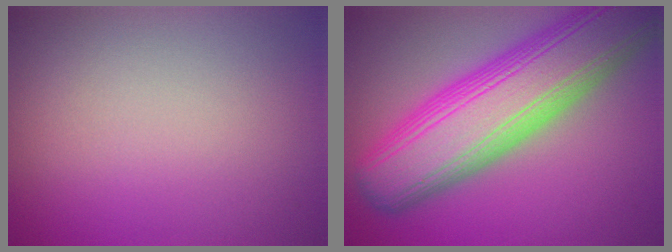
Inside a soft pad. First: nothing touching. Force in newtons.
{"total": 12.4, "press": 12.4, "slide": 0.7}